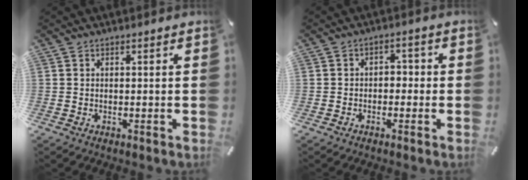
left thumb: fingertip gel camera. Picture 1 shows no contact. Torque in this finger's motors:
{"motor_torque": [-0.07, -0.10, -0.26, 0.04, 0.03]}